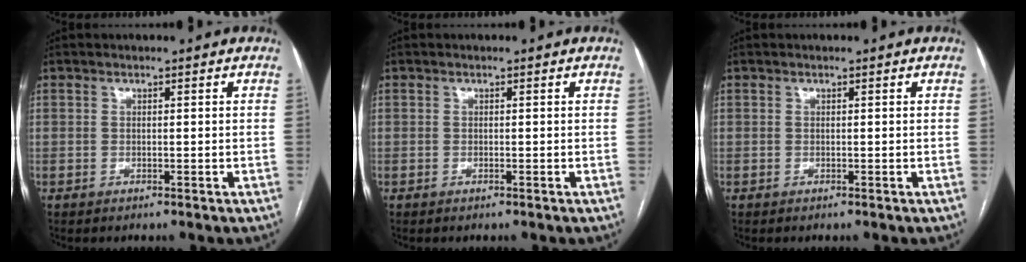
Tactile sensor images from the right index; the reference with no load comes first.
{"total": 0.0}
{"total": 0.0}